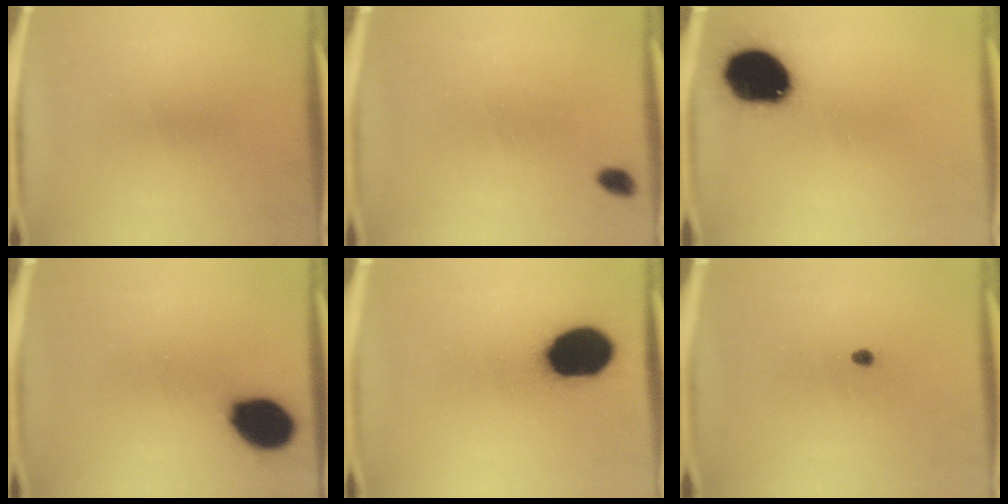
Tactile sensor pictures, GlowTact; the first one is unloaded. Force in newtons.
{"total": 2.0}
{"total": 18.6}
{"total": 13.0}
{"total": 17.6}
{"total": 1.0}